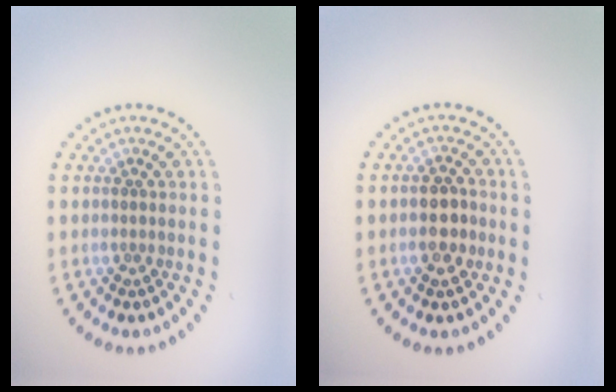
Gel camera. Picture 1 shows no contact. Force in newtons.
{"total": 2.5, "press": 2.5, "slide": 0.3}